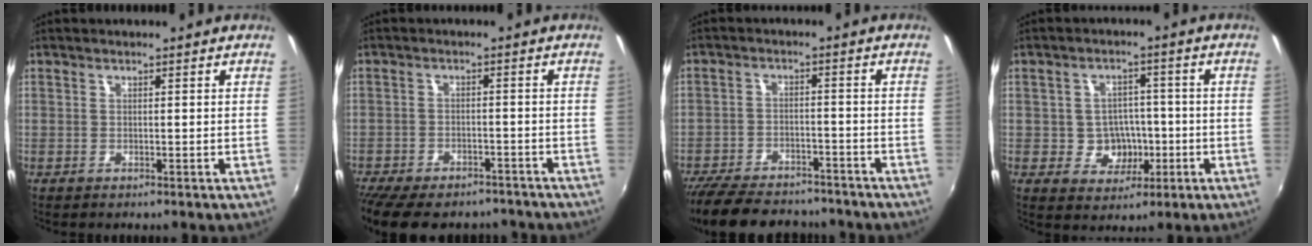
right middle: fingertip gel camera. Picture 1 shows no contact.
{"total": 15.5, "force": [-12.7, 6.0, 6.5], "torque": [-0.149, -0.016, -0.178]}
{"total": 18.0, "force": [-14.8, 7.3, 7.4], "torque": [-0.176, 0.001, -0.218]}
{"total": 6.5, "force": [-1.4, 5.9, 2.4], "torque": [-0.051, 0.016, -0.006]}